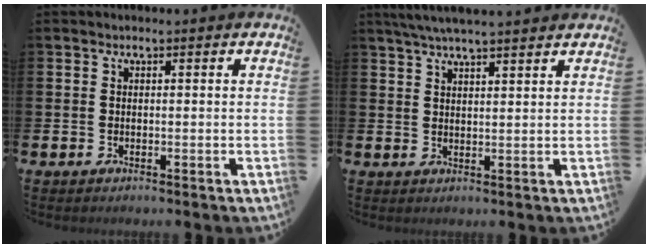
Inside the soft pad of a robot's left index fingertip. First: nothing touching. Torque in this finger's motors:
{"motor_torque": [0.63, -0.83, 0.52, 0.10]}